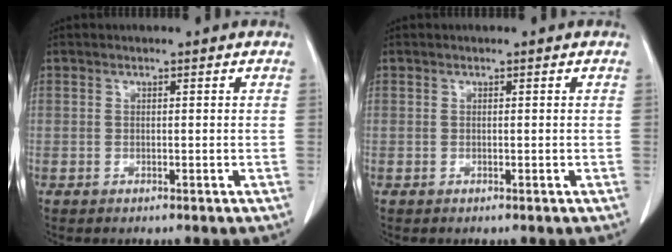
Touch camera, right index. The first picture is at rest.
{"total": 0.0}